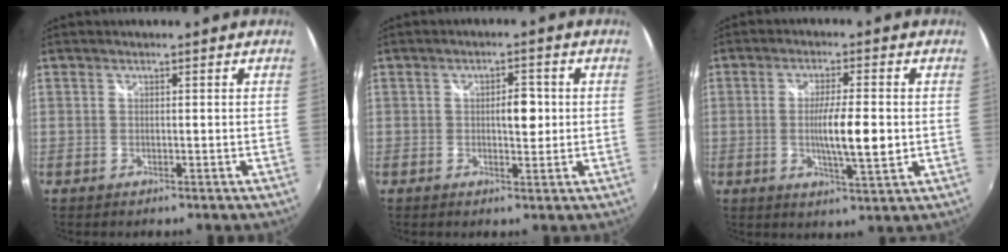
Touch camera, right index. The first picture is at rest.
{"total": 3.6, "force": [0.3, 1.8, 3.2], "torque": [-0.046, 0.008, 0.007]}
{"total": 7.8, "force": [-0.6, 0.9, 7.7], "torque": [-0.134, -0.007, -0.006]}